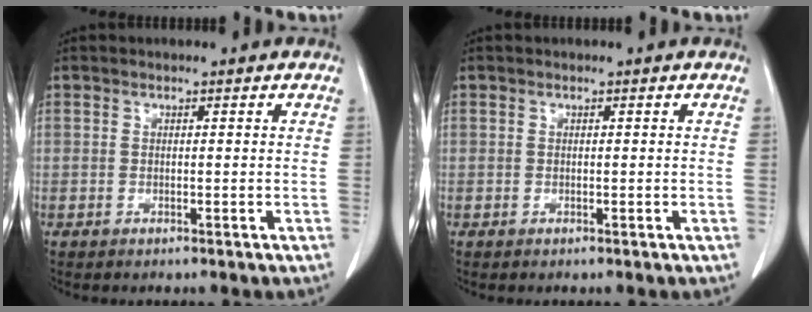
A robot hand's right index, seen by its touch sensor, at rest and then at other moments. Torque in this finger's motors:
{"motor_torque": [0.09, -0.06, 0.00, -0.01]}